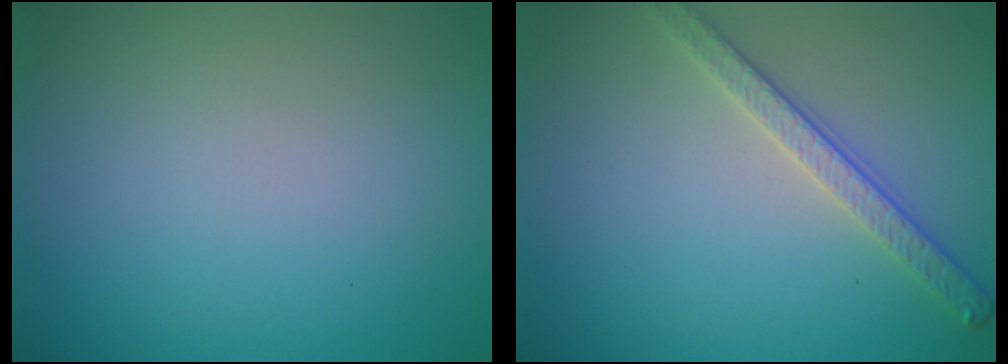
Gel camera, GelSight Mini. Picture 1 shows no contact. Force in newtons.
{"total": 2.7, "press": 2.6, "slide": 0.9}